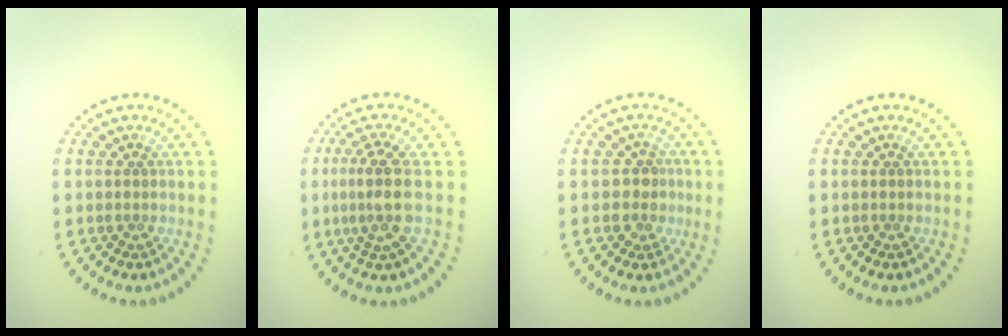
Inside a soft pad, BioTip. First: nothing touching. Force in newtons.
{"total": 3.1, "press": 2.6, "slide": 1.8}
{"total": 1.8, "press": 1.6, "slide": 1.0}
{"total": 0.0}